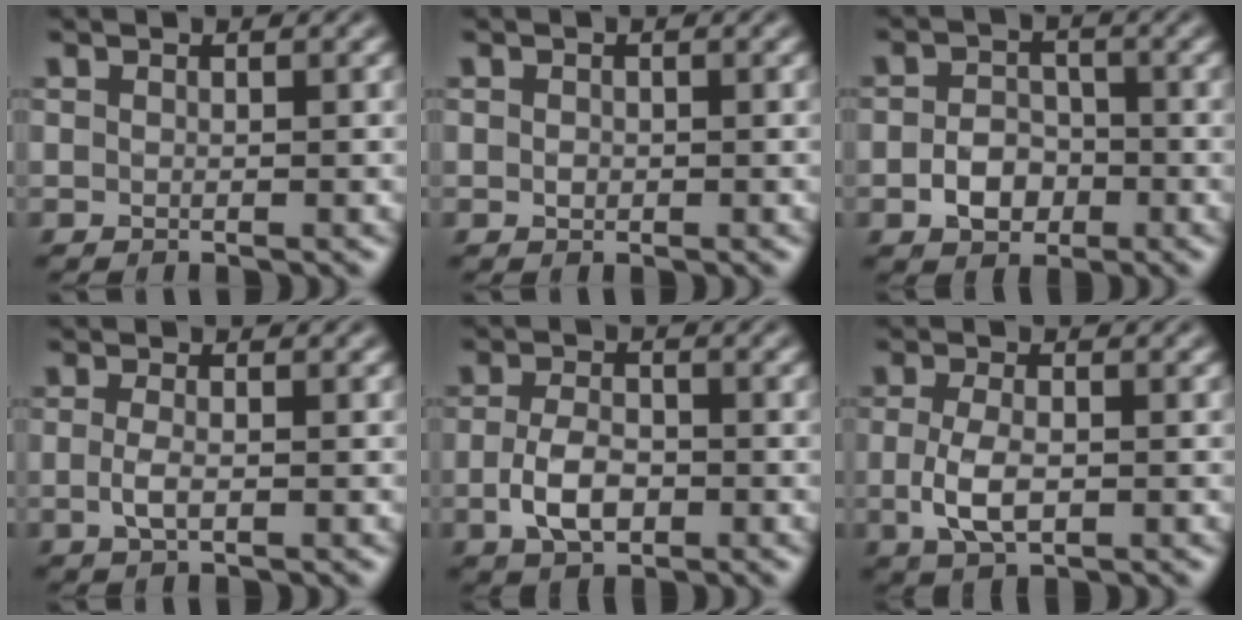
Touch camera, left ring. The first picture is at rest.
{"total": 0.6, "force": [0.0, 0.5, 0.3], "torque": [-0.004, -0.003, -0.001]}
{"total": 3.2, "force": [-1.1, 2.4, 1.8], "torque": [-0.027, 0.002, -0.023]}
{"total": 1.6, "force": [-0.3, 0.6, 1.5], "torque": [-0.035, -0.003, -0.009]}
{"total": 3.8, "force": [-1.0, 2.3, 2.8], "torque": [-0.064, -0.004, -0.021]}
{"total": 3.6, "force": [-0.5, 1.8, 3.0], "torque": [-0.070, -0.007, -0.010]}